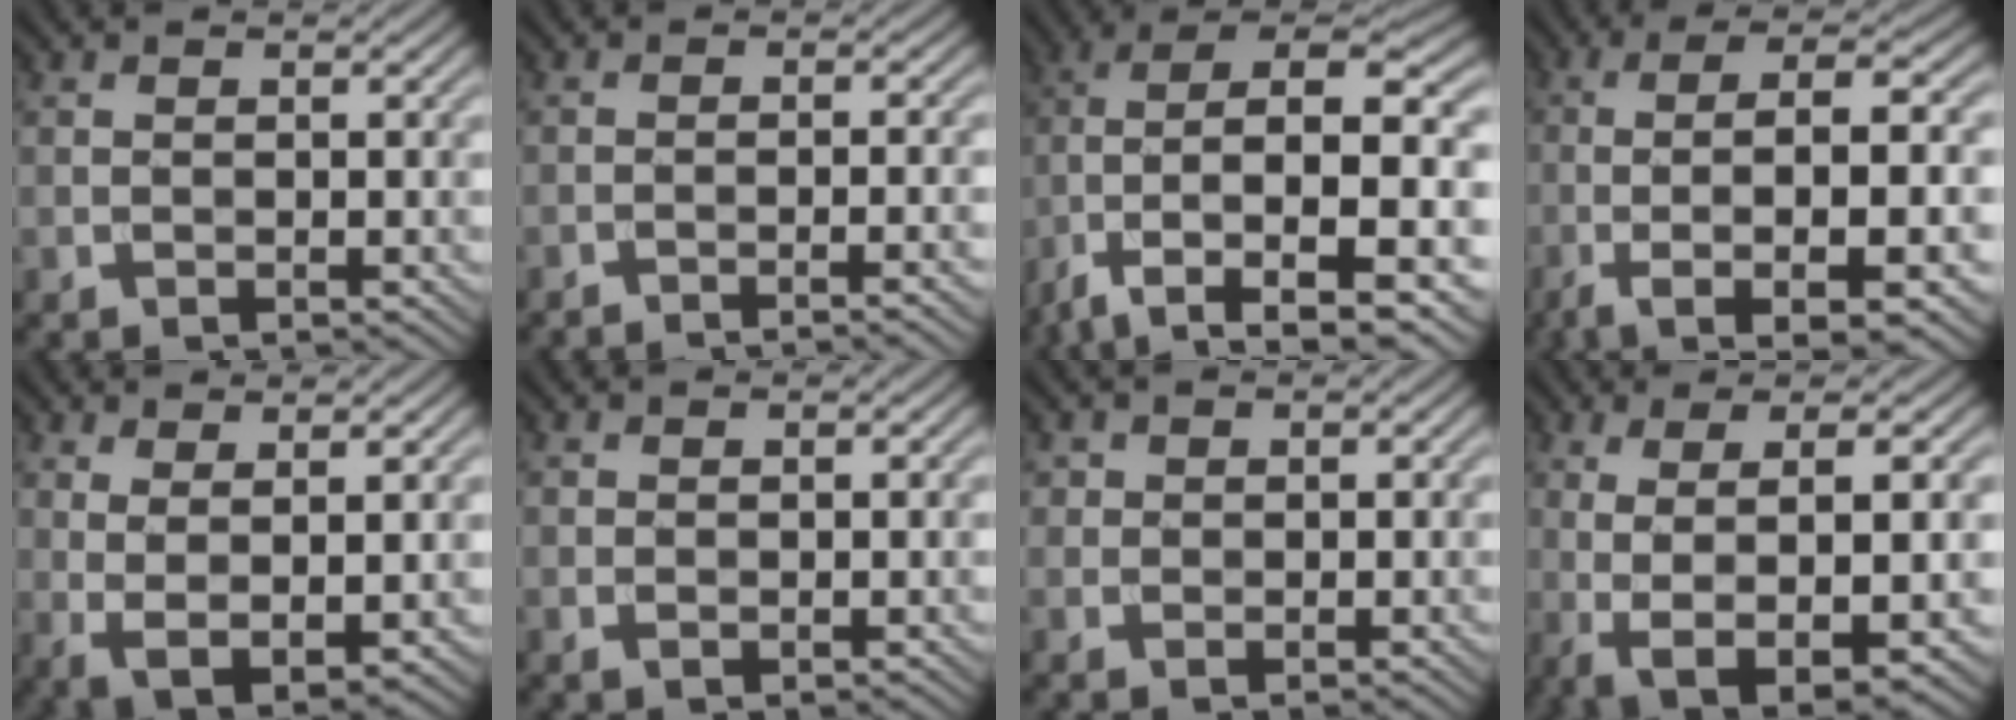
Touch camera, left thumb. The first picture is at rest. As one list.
[{"total": 3.1, "force": [-2.1, 0.2, 2.3], "torque": [-0.031, 0.010, -0.047]}, {"total": 15.3, "force": [-0.7, 8.3, 12.9], "torque": [-0.271, -0.028, 0.009]}, {"total": 11.2, "force": [-3.1, 2.7, 10.4], "torque": [-0.170, 0.013, -0.054]}, {"total": 4.4, "force": [1.5, 1.1, 3.9], "torque": [-0.092, -0.012, 0.037]}, {"total": 0.6, "force": [0.2, 0.3, 0.5], "torque": [-0.010, -0.001, 0.004]}, {"total": 1.3, "force": [0.7, 1.1, 0.3], "torque": [-0.005, -0.001, 0.013]}, {"total": 8.3, "force": [-1.2, 2.0, 7.9], "torque": [-0.140, -0.001, -0.015]}]